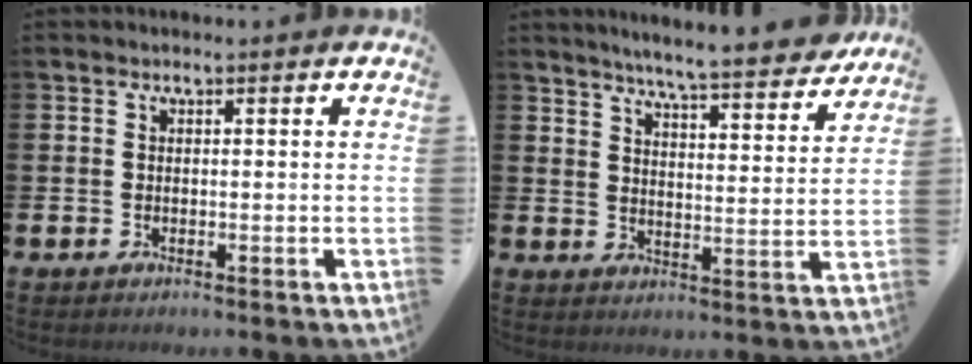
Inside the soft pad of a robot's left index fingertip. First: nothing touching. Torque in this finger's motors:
{"motor_torque": [0.95, -1.19, 0.58, 0.21]}